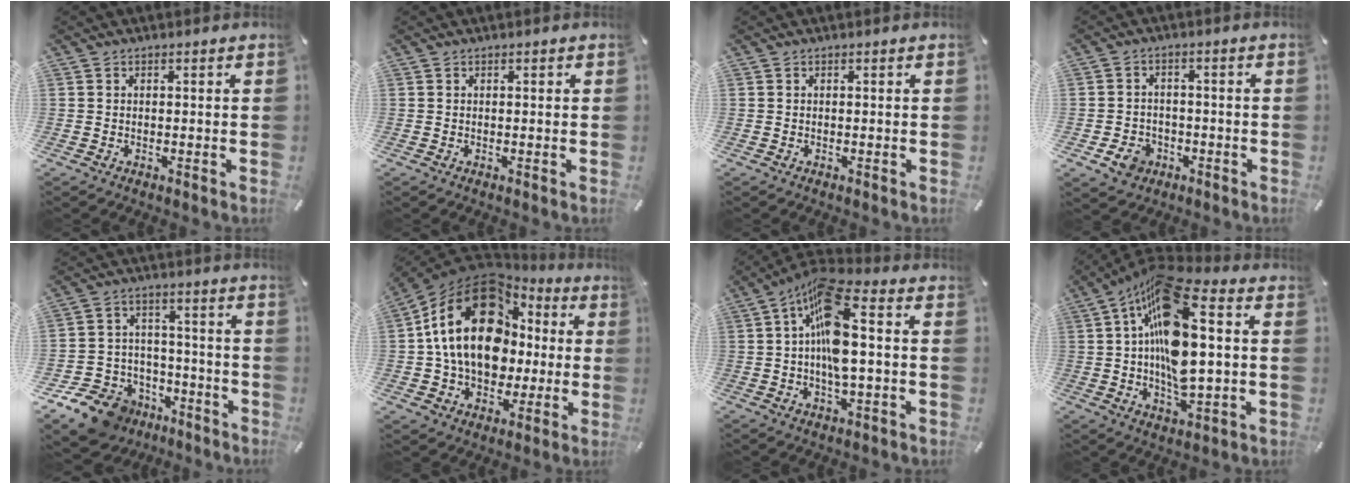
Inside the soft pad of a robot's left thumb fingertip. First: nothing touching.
{"total": 0.0}
{"total": 0.0}
{"total": 6.0, "force": [-2.6, 5.0, 2.1], "torque": [-0.039, 0.014, -0.047]}
{"total": 13.0, "force": [-8.7, 9.0, 3.5], "torque": [-0.063, 0.062, -0.146]}
{"total": 22.6, "force": [3.0, 16.8, 14.9], "torque": [-0.297, -0.005, 0.051]}
{"total": 12.4, "force": [0.7, 5.5, 11.1], "torque": [-0.216, -0.002, 0.012]}
{"total": 20.8, "force": [3.6, 9.2, 18.3], "torque": [-0.357, -0.012, 0.053]}